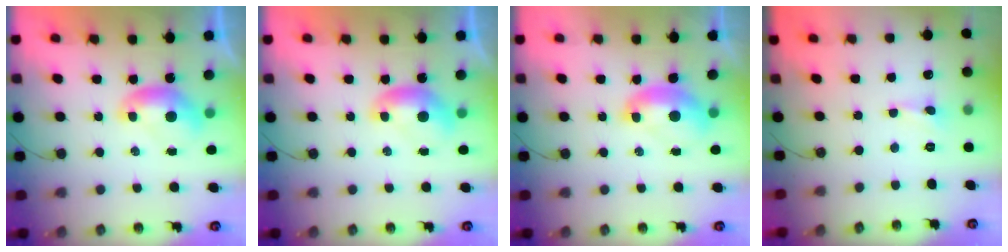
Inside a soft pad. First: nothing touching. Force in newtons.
{"total": 0.0}
{"total": 2.0, "press": 1.9, "slide": 0.7}
{"total": 0.6, "press": 0.5, "slide": 0.2}